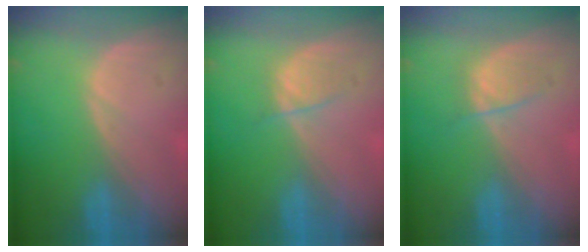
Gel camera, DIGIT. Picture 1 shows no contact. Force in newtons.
{"total": 2.1, "press": 2.1, "slide": 0.3}
{"total": 2.6, "press": 2.5, "slide": 0.5}